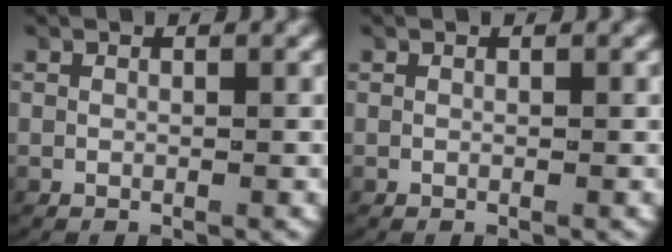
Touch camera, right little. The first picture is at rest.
{"total": 0.0}